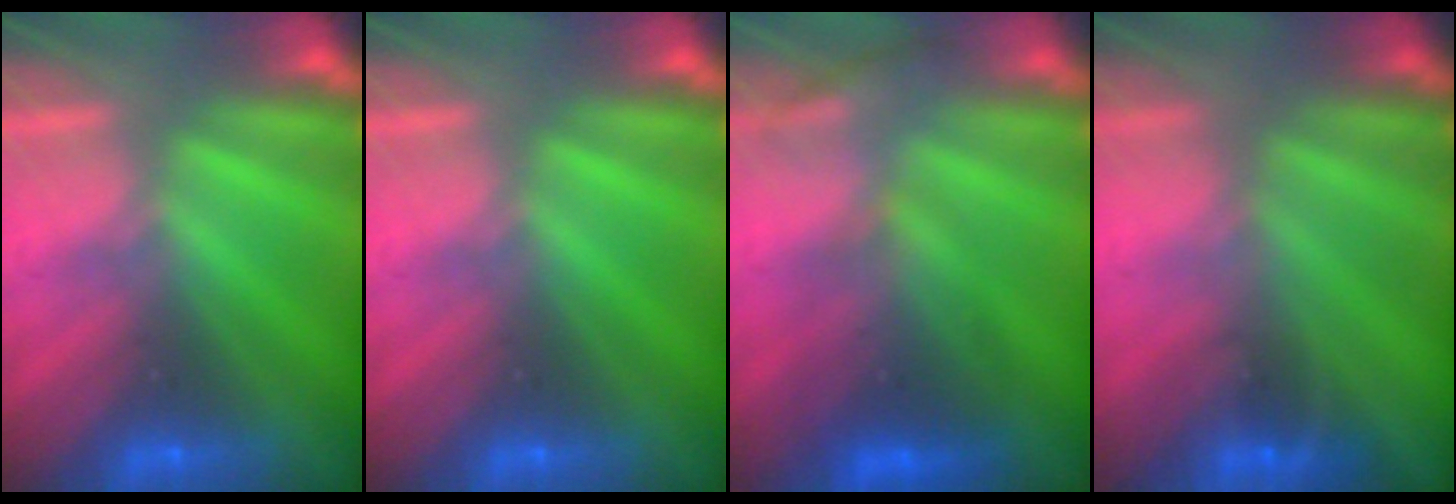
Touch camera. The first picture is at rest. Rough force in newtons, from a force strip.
{"total": 0.0}
{"total": 2.6}
{"total": 1.3}